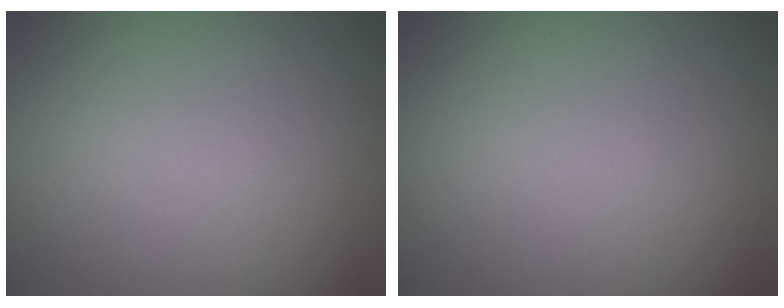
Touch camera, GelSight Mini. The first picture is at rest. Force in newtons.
{"total": 0.0}